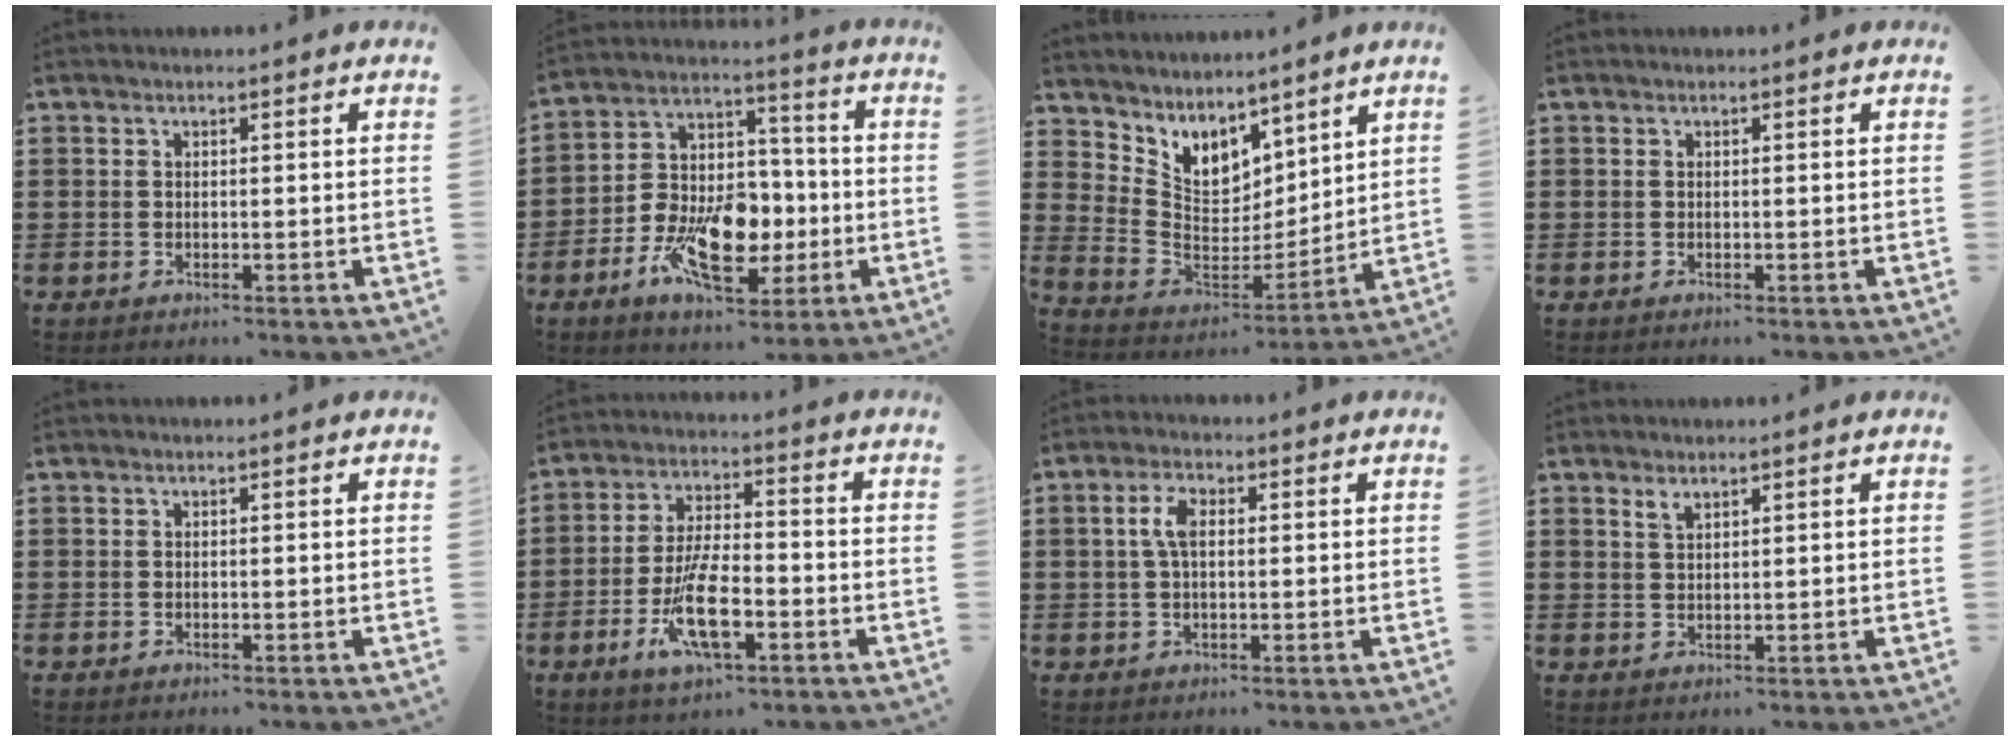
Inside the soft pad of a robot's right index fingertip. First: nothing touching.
{"total": 12.7, "force": [-4.0, 8.0, 9.0], "torque": [-0.186, 0.011, -0.067]}
{"total": 6.0, "force": [4.7, 3.7, 0.3], "torque": [-0.052, -0.055, 0.087]}
{"total": 0.0}
{"total": 0.0}
{"total": 10.1, "force": [-3.8, 3.4, 8.7], "torque": [-0.183, -0.010, -0.070]}
{"total": 4.1, "force": [0.6, 1.9, 3.6], "torque": [-0.082, 0.009, 0.004]}
{"total": 1.5, "force": [1.2, 0.4, 0.7], "torque": [-0.016, 0.001, 0.021]}